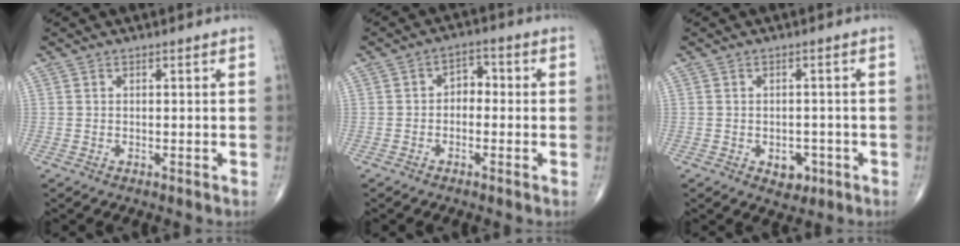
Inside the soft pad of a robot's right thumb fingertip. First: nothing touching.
{"total": 3.6, "force": [-0.5, 2.6, 2.5], "torque": [-0.019, 0.019, -0.022]}
{"total": 3.6, "force": [-1.4, 2.6, 2.1], "torque": [-0.010, 0.005, -0.013]}